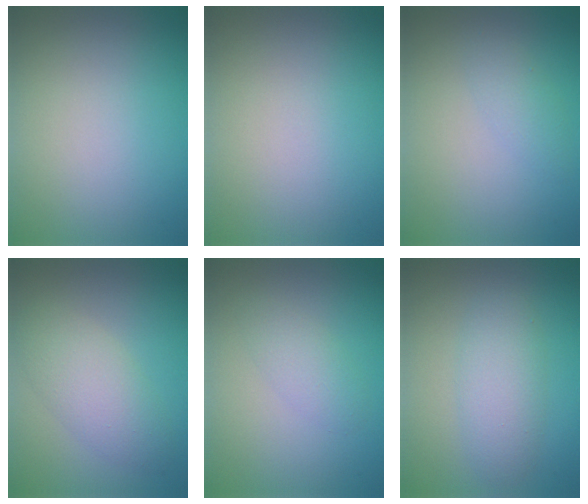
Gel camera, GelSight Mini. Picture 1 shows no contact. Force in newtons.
{"total": 0.0}
{"total": 1.4, "press": 1.4, "slide": 0.0}
{"total": 4.0, "press": 4.0, "slide": 0.3}
{"total": 1.9, "press": 1.9, "slide": 0.2}
{"total": 3.4, "press": 3.4, "slide": 0.2}